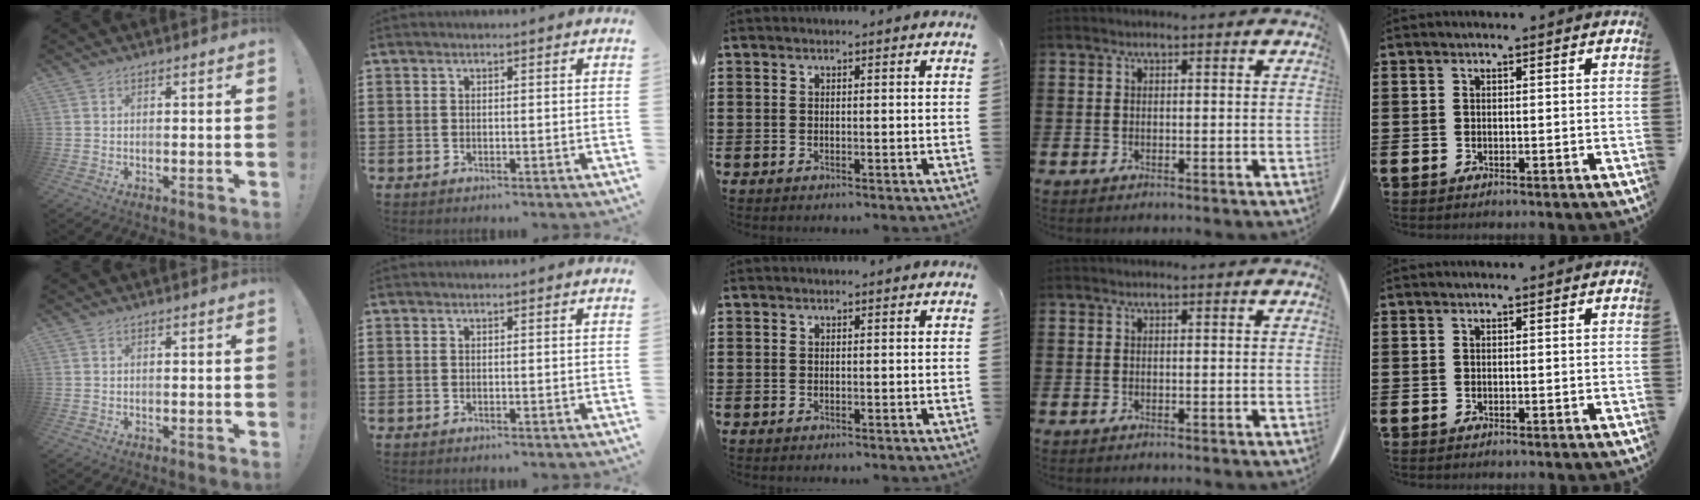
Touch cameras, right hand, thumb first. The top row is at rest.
{}